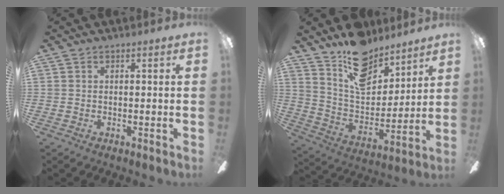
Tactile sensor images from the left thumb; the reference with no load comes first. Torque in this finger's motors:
{"motor_torque": [0.86, 0.24, 1.00, -1.82, 0.15]}